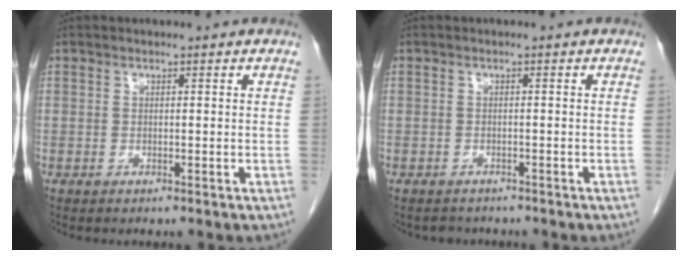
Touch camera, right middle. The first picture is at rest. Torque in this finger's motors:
{"motor_torque": [0.06, -0.05, 0.00, 0.01]}